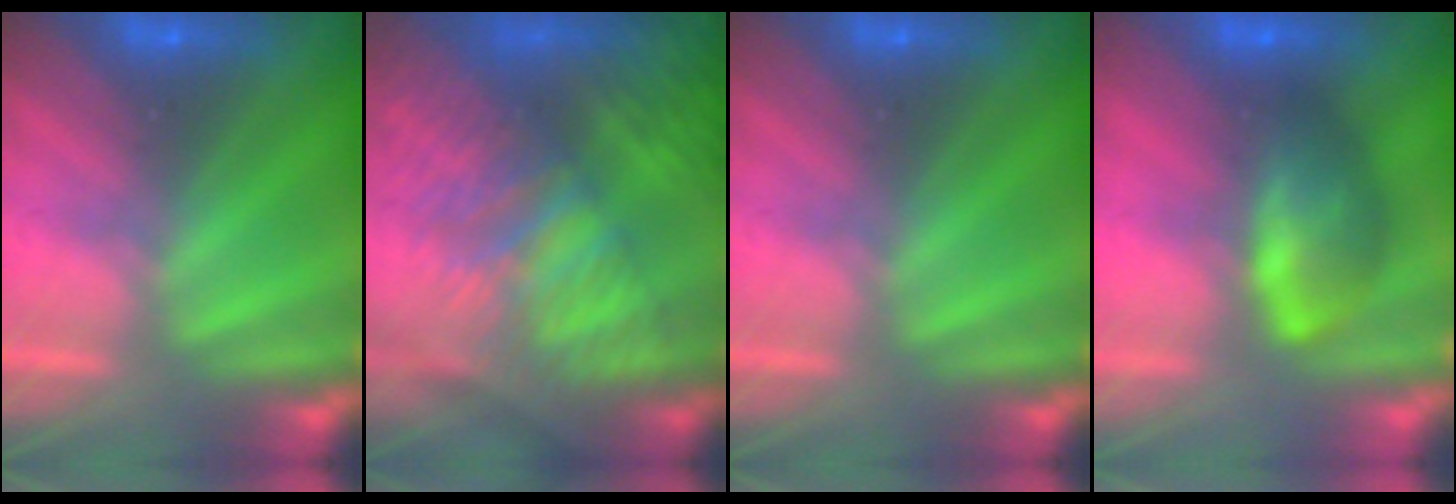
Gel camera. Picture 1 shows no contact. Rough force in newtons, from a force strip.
{"total": 6.5}
{"total": 0.0}
{"total": 7.7}